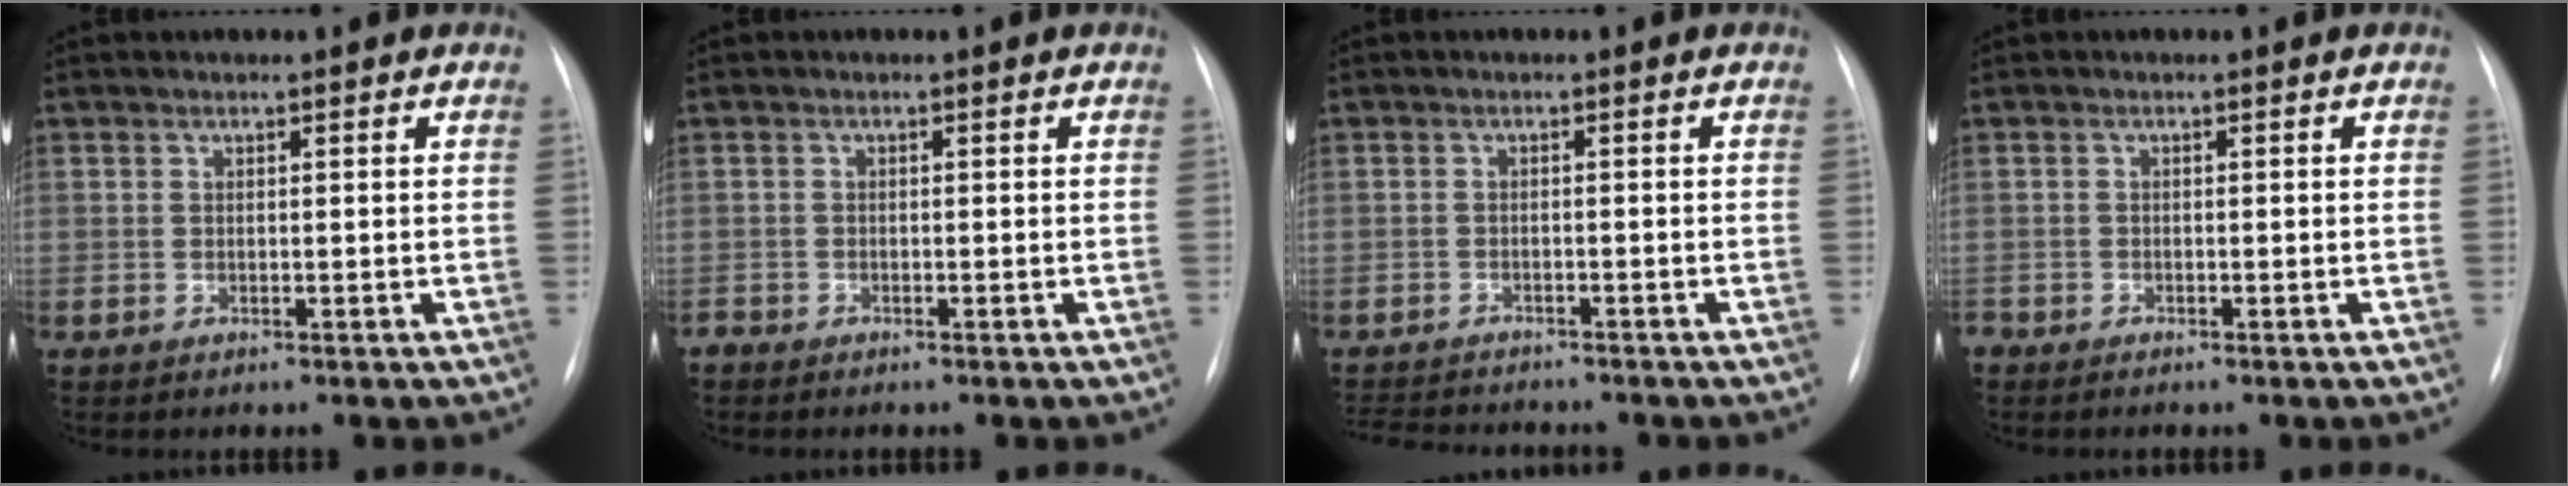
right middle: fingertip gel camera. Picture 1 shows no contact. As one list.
[{"total": 0.9, "force": [-0.8, 0.3, 0.0], "torque": [-0.001, 0.000, -0.015]}, {"total": 7.6, "force": [-7.1, 1.4, 2.3], "torque": [-0.034, -0.006, -0.106]}, {"total": 1.1, "force": [-1.1, 0.4, 0.1], "torque": [-0.003, -0.001, -0.017]}]